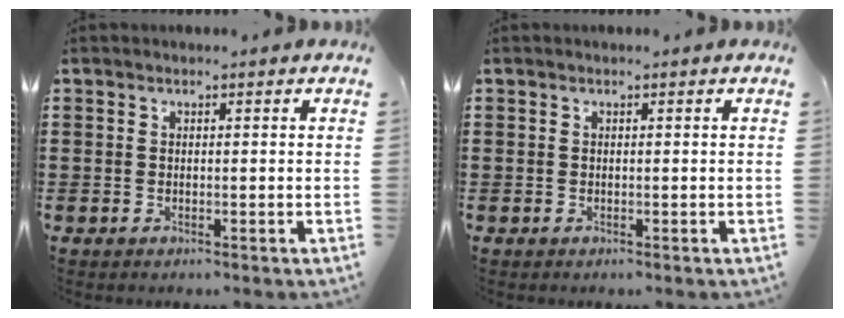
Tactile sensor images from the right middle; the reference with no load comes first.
{"total": 0.0}